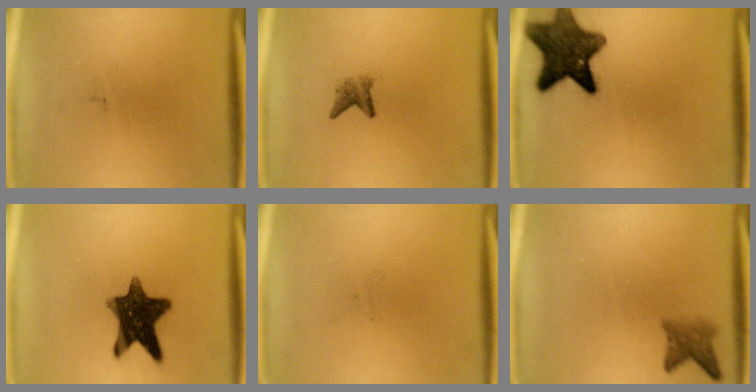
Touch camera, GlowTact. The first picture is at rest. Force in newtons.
{"total": 2.0}
{"total": 11.1}
{"total": 12.3}
{"total": 0.0}
{"total": 2.8}